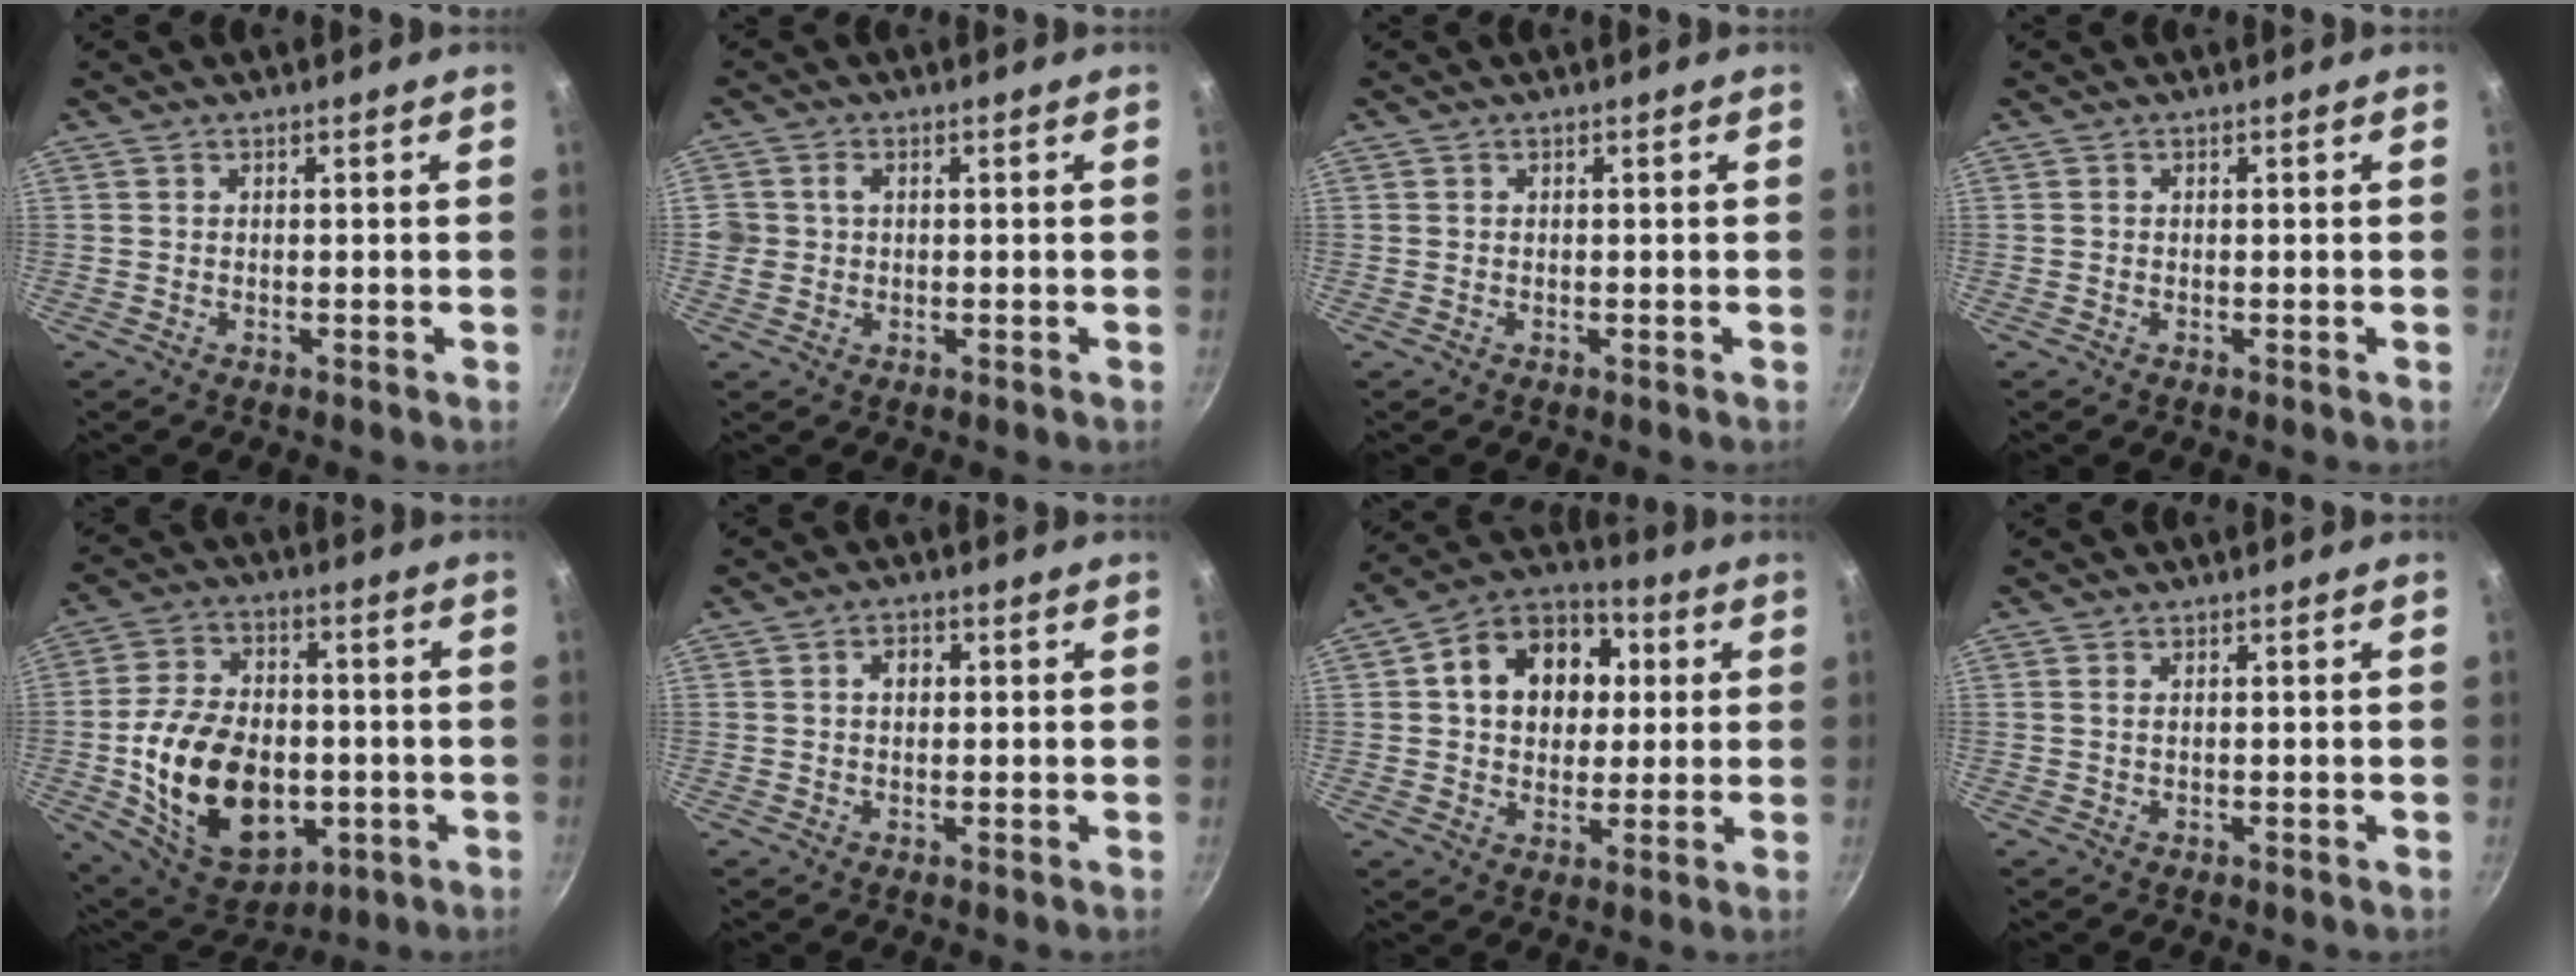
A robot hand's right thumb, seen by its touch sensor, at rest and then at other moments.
{"total": 2.5, "force": [0.3, 2.1, 1.3], "torque": [-0.013, 0.009, 0.007]}
{"total": 0.0}
{"total": 0.0}
{"total": 22.0, "force": [-3.6, 14.8, 15.9], "torque": [-0.252, 0.018, -0.044]}
{"total": 2.9, "force": [0.5, 2.1, 2.0], "torque": [-0.018, 0.009, 0.006]}
{"total": 16.0, "force": [3.2, 12.2, 9.9], "torque": [-0.127, 0.021, 0.037]}
{"total": 0.8, "force": [0.2, 0.3, 0.7], "torque": [-0.013, 0.001, 0.004]}